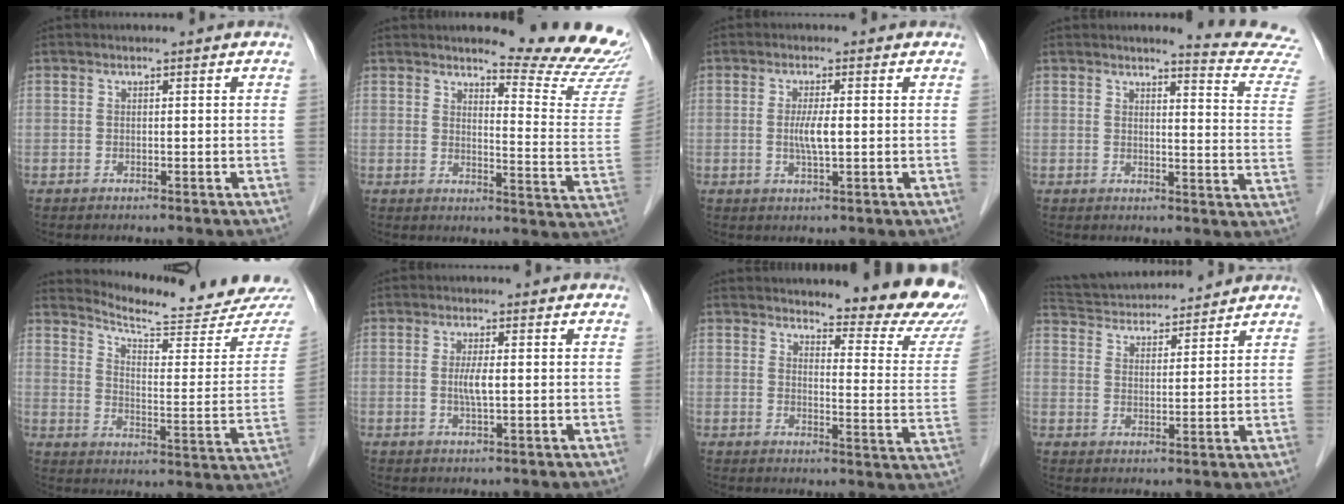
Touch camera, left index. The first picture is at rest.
{"total": 14.4, "force": [13.9, -0.4, 3.7], "torque": [-0.042, -0.119, 0.146]}
{"total": 3.4, "force": [0.0, 0.4, 3.4], "torque": [-0.067, -0.004, 0.000]}
{"total": 10.7, "force": [10.5, -1.2, 1.3], "torque": [-0.010, -0.094, 0.099]}
{"total": 18.2, "force": [17.8, 0.5, 3.9], "torque": [-0.059, -0.100, 0.224]}
{"total": 2.7, "force": [0.1, 0.3, 2.6], "torque": [-0.055, -0.002, 0.002]}
{"total": 14.0, "force": [13.1, 1.2, 4.7], "torque": [-0.046, -0.085, 0.137]}
{"total": 14.2, "force": [13.4, 2.4, 4.1], "torque": [-0.077, 0.037, 0.218]}